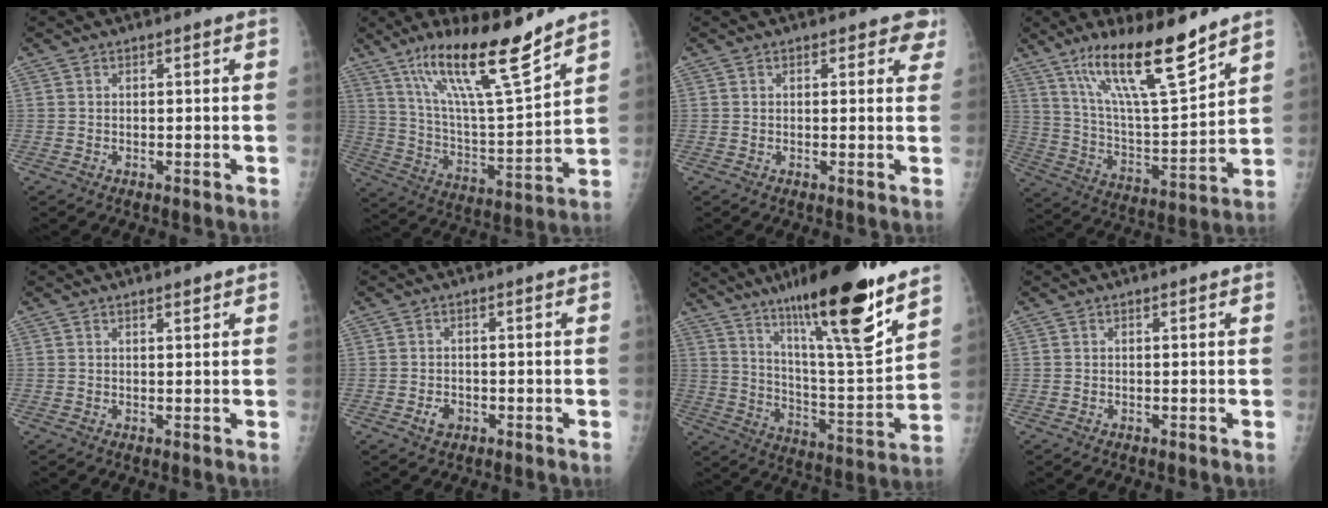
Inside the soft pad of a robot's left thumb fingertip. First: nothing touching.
{"total": 18.3, "force": [12.9, 2.4, 12.8], "torque": [-0.204, -0.076, 0.234]}
{"total": 2.9, "force": [1.8, 1.8, 1.4], "torque": [0.016, -0.005, 0.013]}
{"total": 18.0, "force": [12.6, 3.3, 12.4], "torque": [-0.194, -0.075, 0.231]}
{"total": 0.9, "force": [0.7, 0.1, 0.5], "torque": [-0.006, -0.005, 0.013]}
{"total": 2.2, "force": [-1.0, 1.6, 1.1], "torque": [-0.009, 0.005, -0.013]}
{"total": 23.3, "force": [15.4, 3.6, 17.1], "torque": [-0.254, -0.074, 0.257]}
{"total": 0.0}